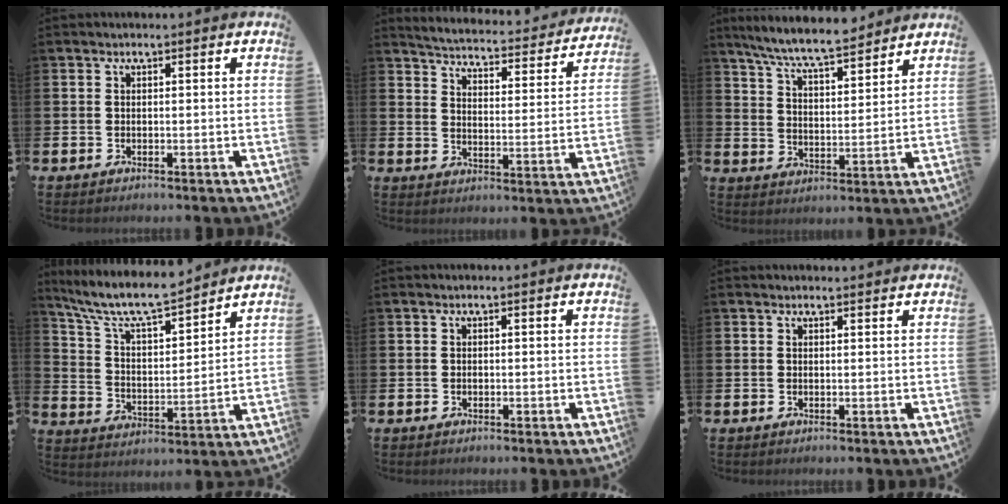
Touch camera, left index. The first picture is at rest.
{"total": 4.4, "force": [4.4, 0.4, 0.8], "torque": [-0.041, -0.040, 0.069]}
{"total": 7.9, "force": [7.5, 0.5, 2.6], "torque": [-0.083, -0.040, 0.134]}
{"total": 8.8, "force": [8.2, 1.3, 3.1], "torque": [-0.101, -0.050, 0.143]}
{"total": 0.0}
{"total": 0.8, "force": [0.8, 0.1, 0.2], "torque": [0.004, -0.002, 0.012]}